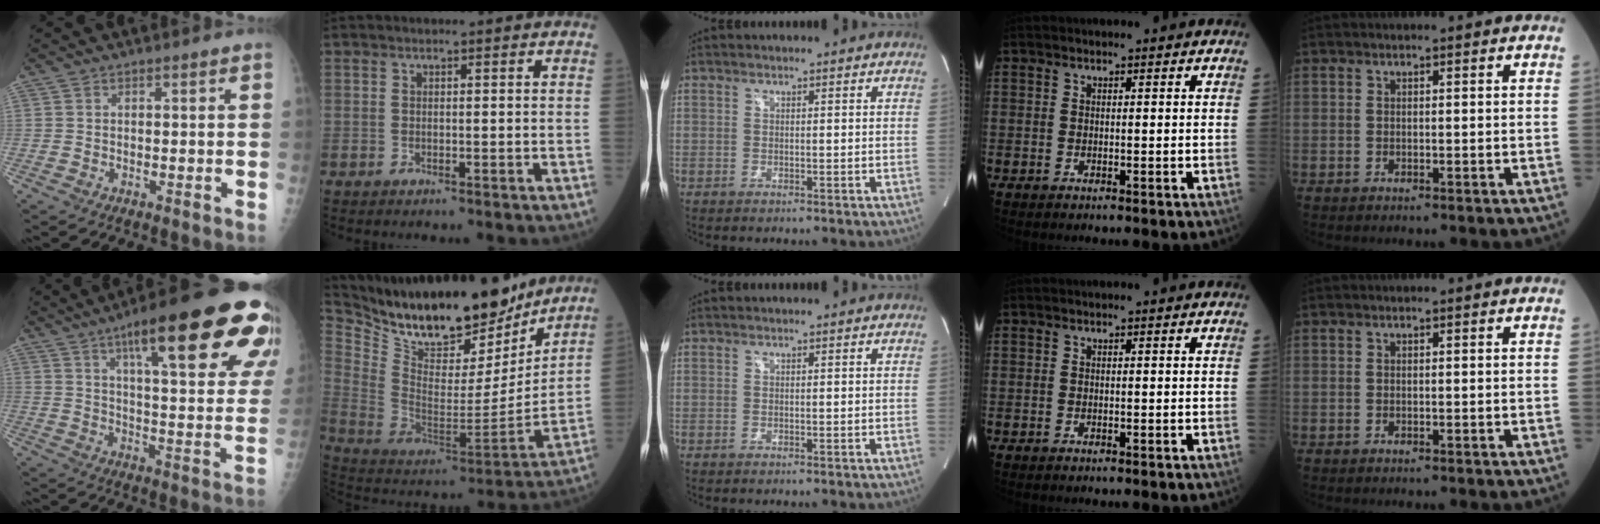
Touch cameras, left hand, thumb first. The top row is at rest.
{"thumb": {"total": 28.4, "force": [15.0, 6.6, 23.2], "torque": [-0.274, -0.028, 0.211]}, "index": {"total": 25.3, "force": [21.7, 6.4, 11.4], "torque": [-0.213, -0.020, 0.351]}}